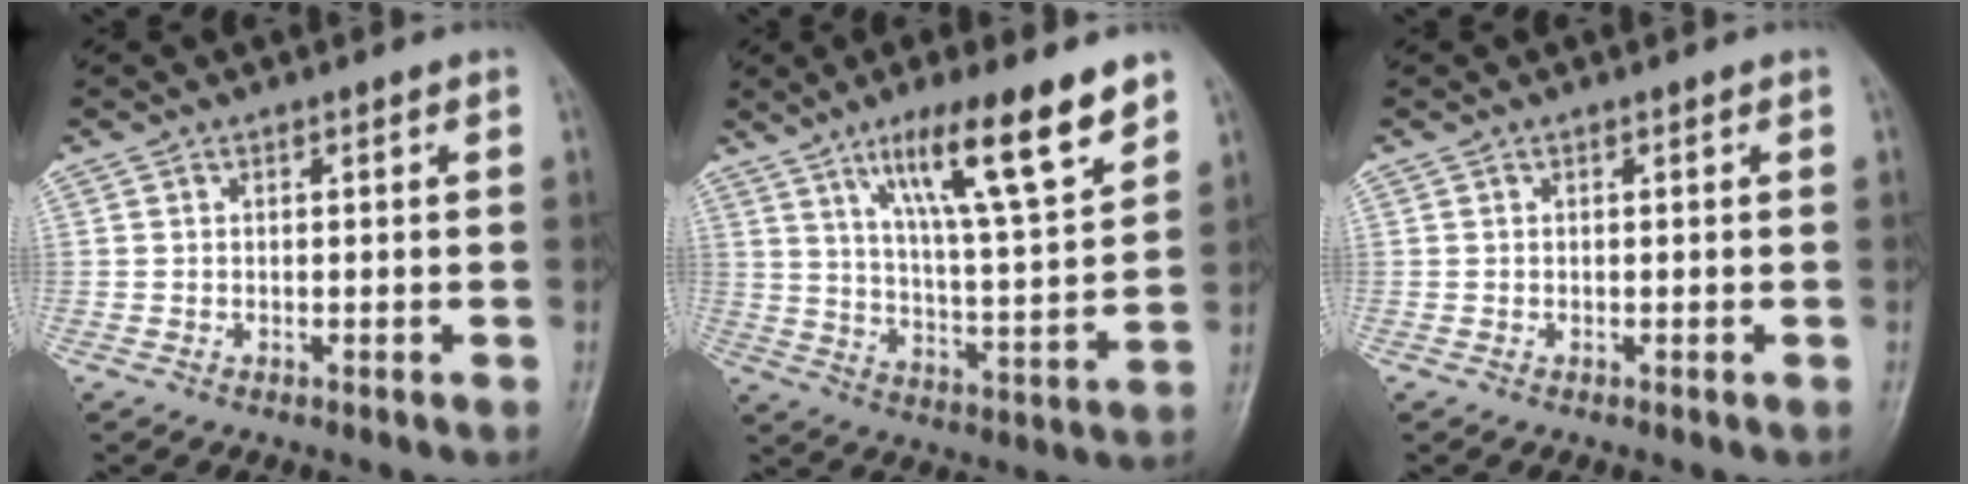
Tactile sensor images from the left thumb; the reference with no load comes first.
{"total": 16.9, "force": [10.4, 2.6, 13.0], "torque": [-0.200, -0.049, 0.178]}
{"total": 0.0}